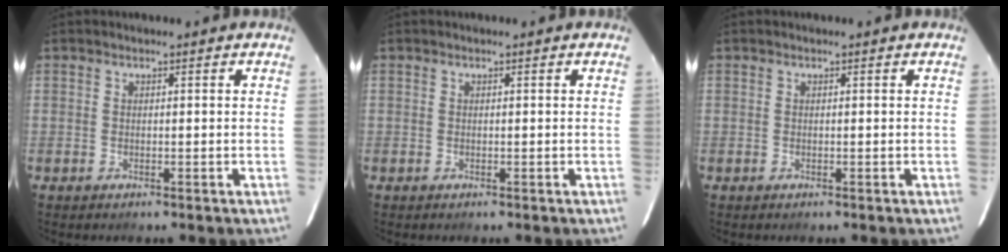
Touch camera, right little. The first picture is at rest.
{"total": 0.0}
{"total": 0.0}